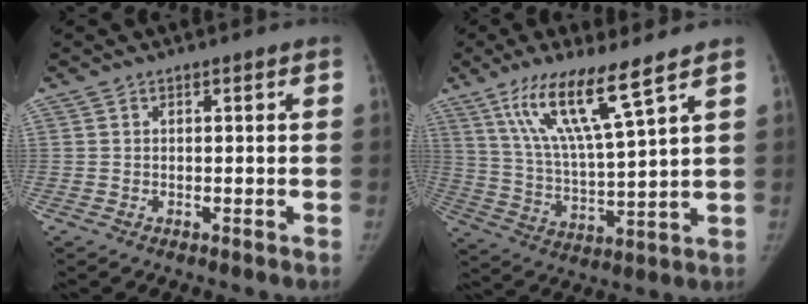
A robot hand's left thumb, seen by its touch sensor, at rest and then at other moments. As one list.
[{"total": 14.2, "force": [8.8, 1.3, 11.1], "torque": [-0.211, -0.043, 0.175]}]